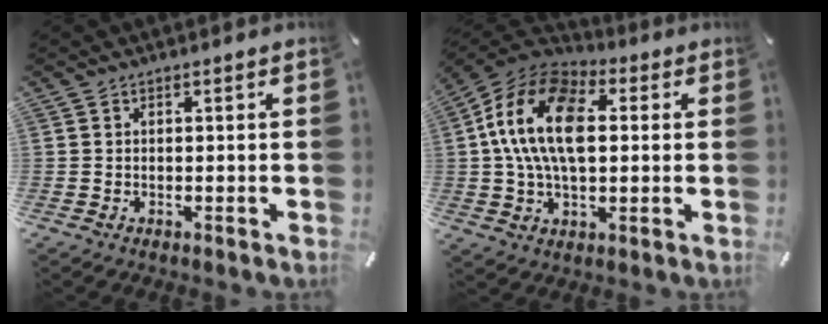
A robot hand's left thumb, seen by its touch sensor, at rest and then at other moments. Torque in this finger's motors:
{"motor_torque": [2.44, 2.57, 2.49, -0.28, 0.39]}